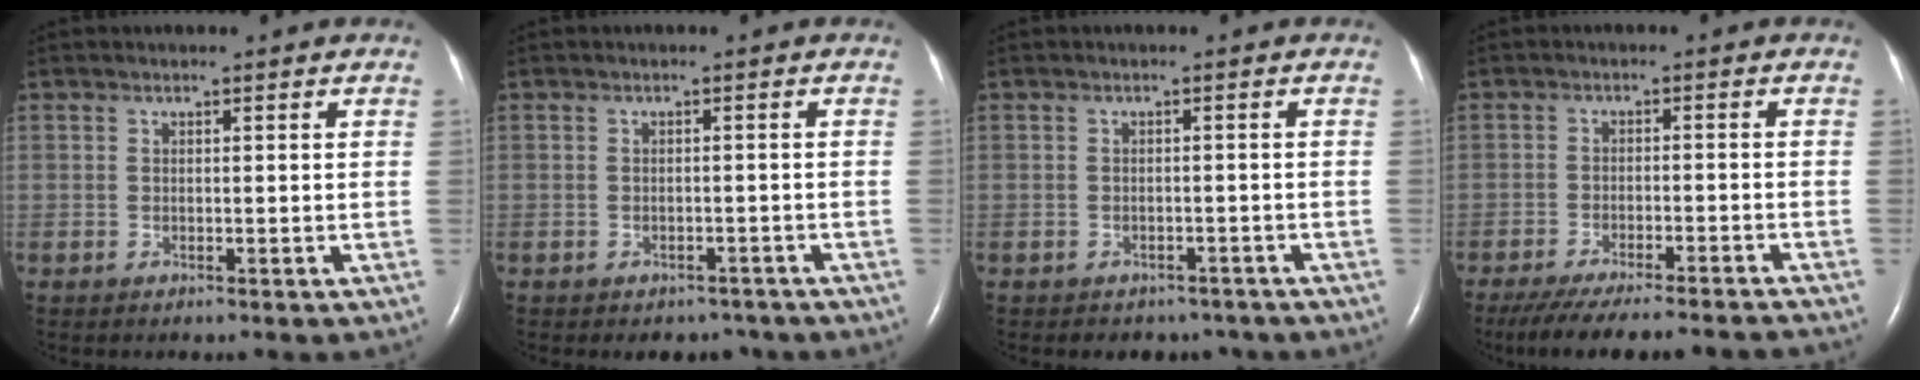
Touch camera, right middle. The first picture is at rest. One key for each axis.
{"total": 3.2, "fx": -2.6, "fy": 1.8, "fz": 0.3, "tx": -0.002, "ty": 0.009, "tz": -0.032}
{"total": 4.3, "fx": -3.6, "fy": 2.2, "fz": 0.3, "tx": -0.003, "ty": 0.012, "tz": -0.040}
{"total": 17.8, "fx": -16.2, "fy": 1.2, "fz": 7.2, "tx": -0.116, "ty": -0.035, "tz": -0.223}